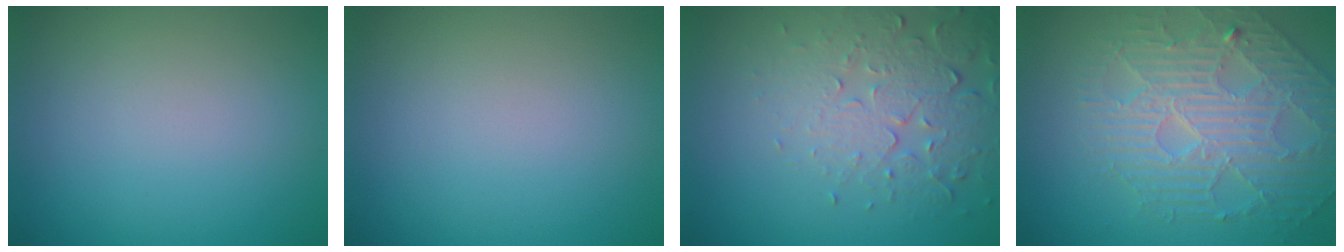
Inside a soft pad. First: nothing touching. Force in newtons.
{"total": 0.0}
{"total": 5.1, "press": 3.7, "slide": 3.5}
{"total": 4.7, "press": 4.6, "slide": 0.6}